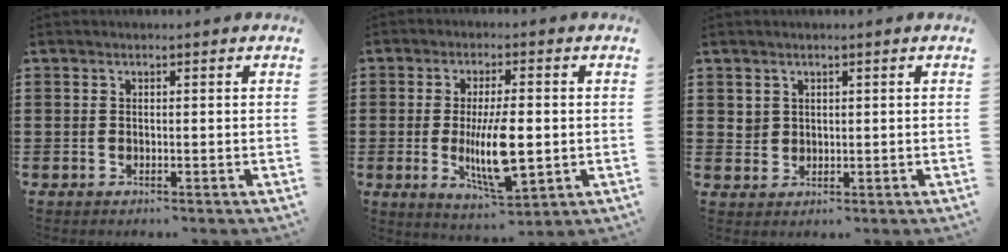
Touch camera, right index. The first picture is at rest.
{"total": 10.2, "force": [-1.3, 3.4, 9.5], "torque": [-0.186, -0.018, -0.023]}
{"total": 1.9, "force": [1.2, 1.4, 0.3], "torque": [-0.011, 0.005, 0.024]}